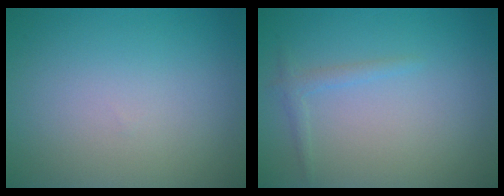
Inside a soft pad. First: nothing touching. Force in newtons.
{"total": 1.1, "press": 1.1, "slide": 0.0}